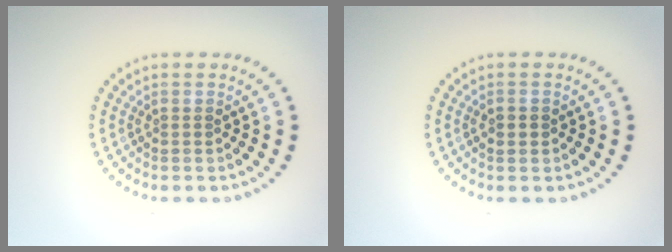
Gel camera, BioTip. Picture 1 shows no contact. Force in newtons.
{"total": 1.5, "press": 1.5, "slide": 0.2}